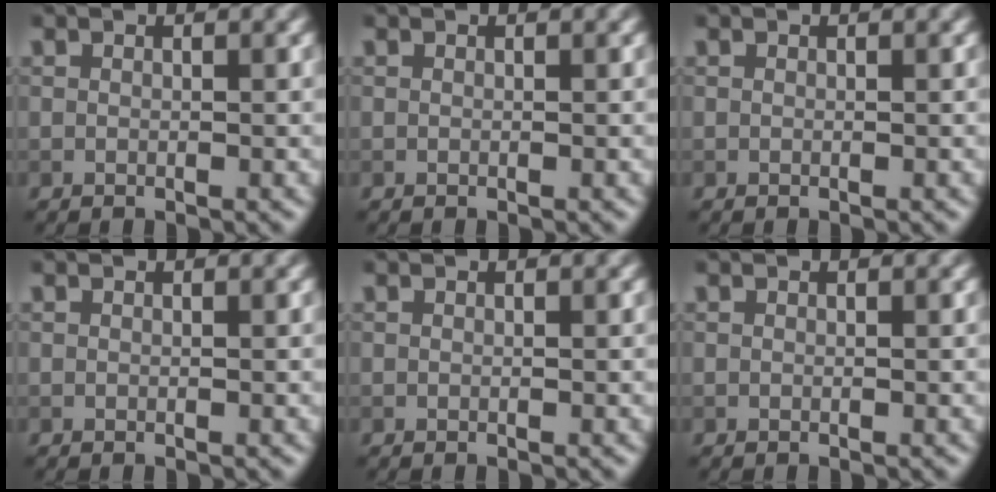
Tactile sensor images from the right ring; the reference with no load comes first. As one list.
[{"total": 0.0}, {"total": 0.0}, {"total": 0.0}, {"total": 0.0}, {"total": 0.0}]